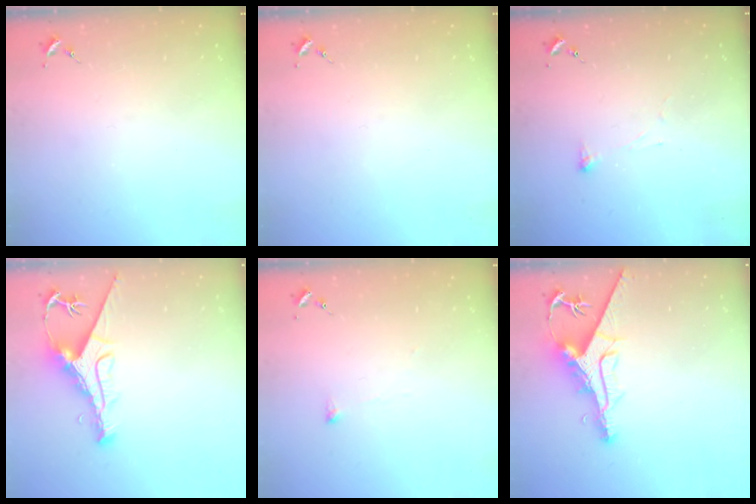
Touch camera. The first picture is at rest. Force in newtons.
{"total": 0.0}
{"total": 2.9, "press": 2.8, "slide": 0.5}
{"total": 9.8, "press": 9.7, "slide": 1.4}
{"total": 2.7, "press": 2.6, "slide": 0.5}
{"total": 11.0, "press": 10.9, "slide": 1.1}